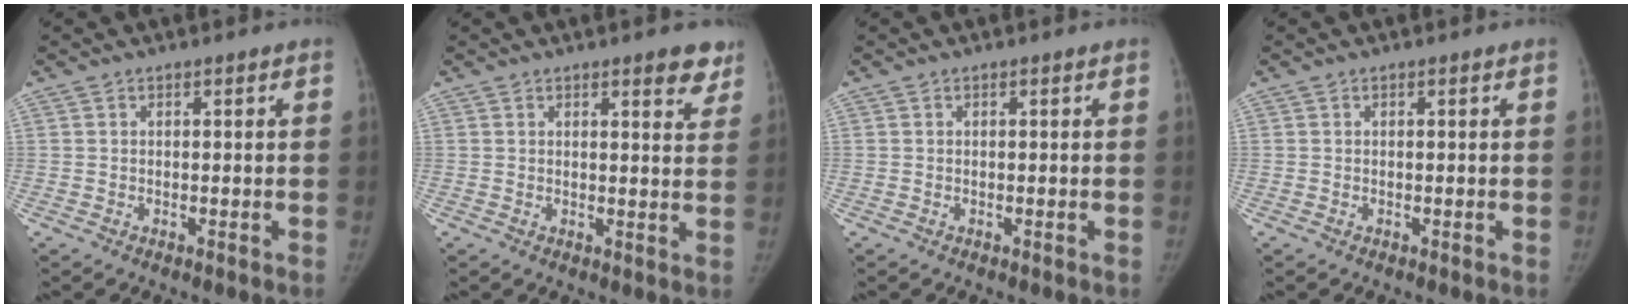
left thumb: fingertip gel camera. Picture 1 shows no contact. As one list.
[{"total": 4.9, "force": [3.4, 1.6, 3.2], "torque": [-0.015, -0.018, 0.038]}, {"total": 0.0}, {"total": 0.0}]